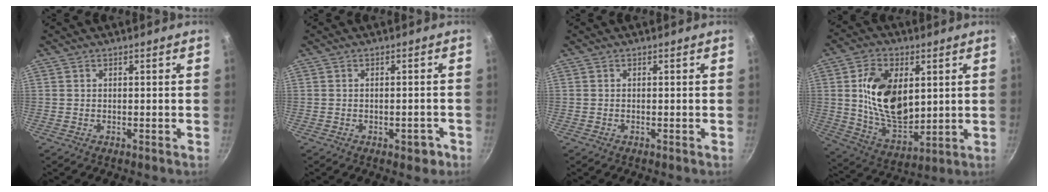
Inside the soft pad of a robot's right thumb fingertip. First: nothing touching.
{"total": 3.1, "force": [-1.6, 1.5, 2.2], "torque": [-0.016, 0.014, -0.016]}
{"total": 0.0}
{"total": 16.8, "force": [3.3, 10.4, 12.8], "torque": [-0.199, -0.023, 0.070]}